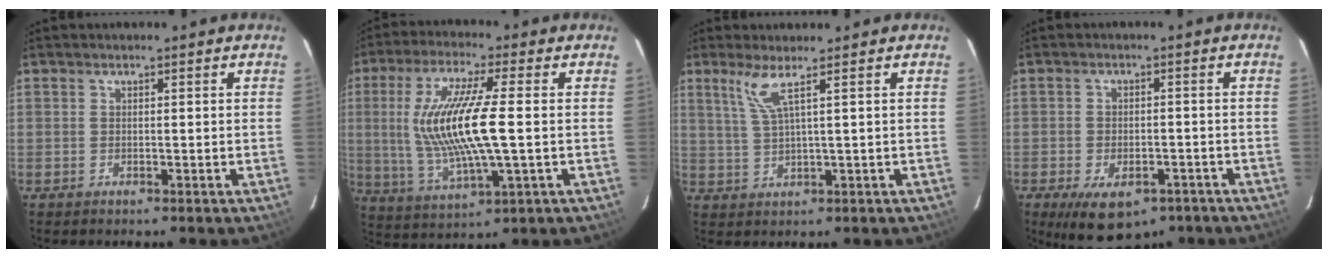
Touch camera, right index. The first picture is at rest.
{"total": 16.0, "force": [0.5, 3.0, 15.7], "torque": [-0.303, -0.008, 0.020]}
{"total": 4.1, "force": [2.2, -0.7, 3.3], "torque": [-0.069, -0.007, 0.053]}
{"total": 11.4, "force": [-7.1, 5.8, 6.8], "torque": [-0.133, -0.020, -0.097]}